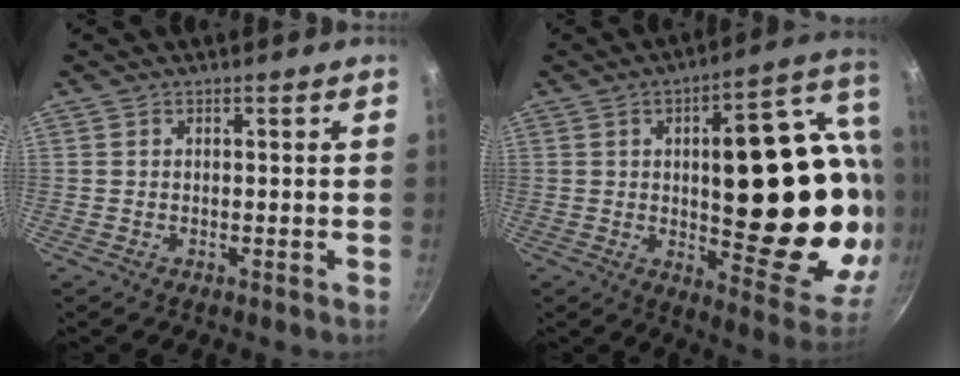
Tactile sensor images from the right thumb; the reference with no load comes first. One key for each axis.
{"total": 30.8, "fx": 0.3, "fy": 12.9, "fz": 27.9, "tx": -0.332, "ty": 0.002, "tz": 0.016}